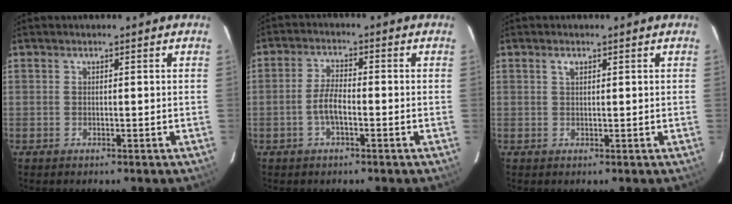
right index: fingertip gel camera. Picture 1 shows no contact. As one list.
[{"total": 4.1, "force": [-1.5, 1.3, 3.6], "torque": [-0.078, 0.007, -0.029]}, {"total": 1.1, "force": [0.6, 0.5, 0.8], "torque": [-0.015, 0.003, 0.012]}]